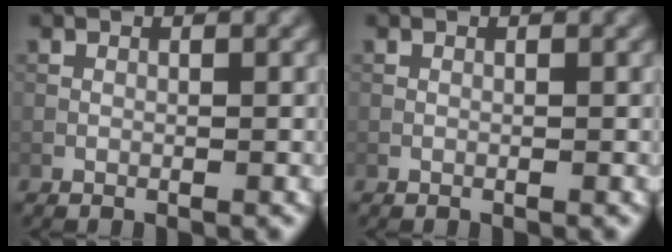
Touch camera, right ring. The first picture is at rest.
{"total": 0.0}